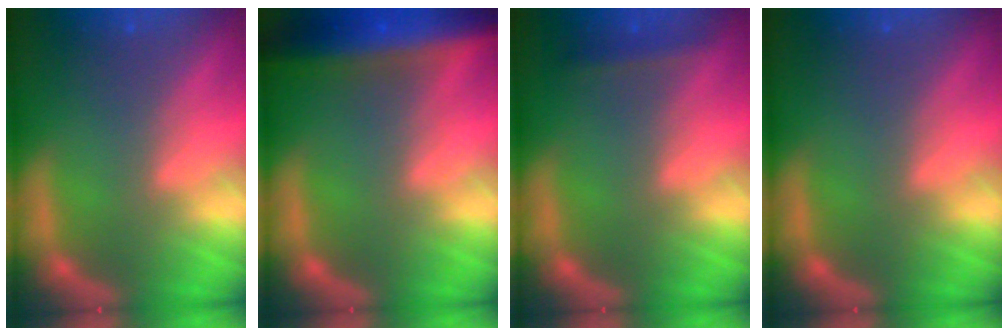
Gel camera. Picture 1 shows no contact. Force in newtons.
{"total": 9.0}
{"total": 1.4}
{"total": 0.0}